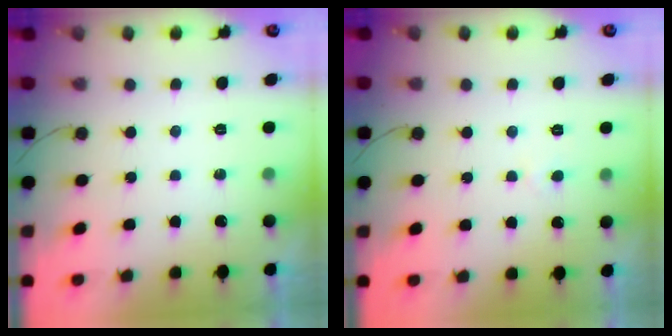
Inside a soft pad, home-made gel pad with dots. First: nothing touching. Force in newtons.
{"total": 2.4, "press": 2.3, "slide": 0.3}